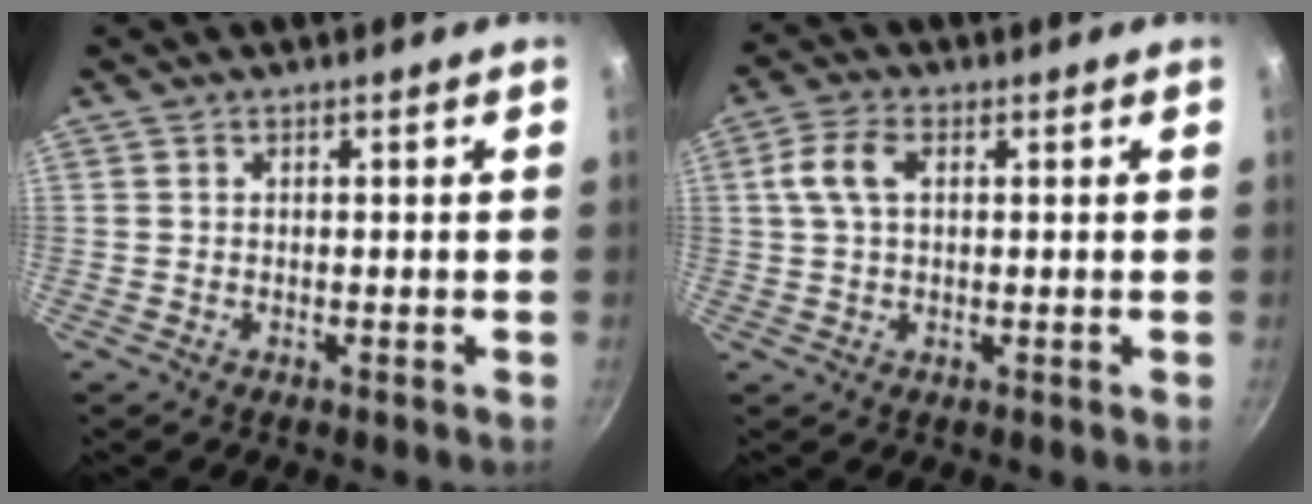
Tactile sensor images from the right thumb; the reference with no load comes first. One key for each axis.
{"total": 5.7, "fx": 1.4, "fy": 3.3, "fz": 4.4, "tx": -0.101, "ty": 0.014, "tz": 0.025}